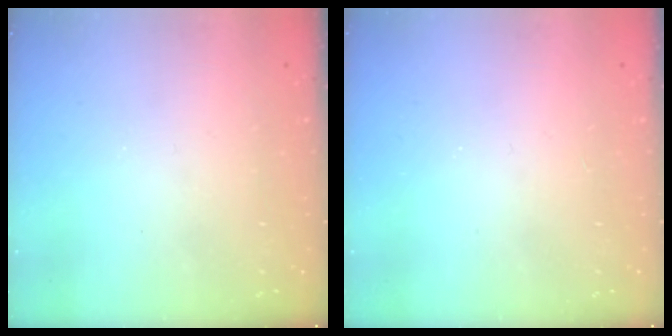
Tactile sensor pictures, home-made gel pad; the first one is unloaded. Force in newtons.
{"total": 0.0}